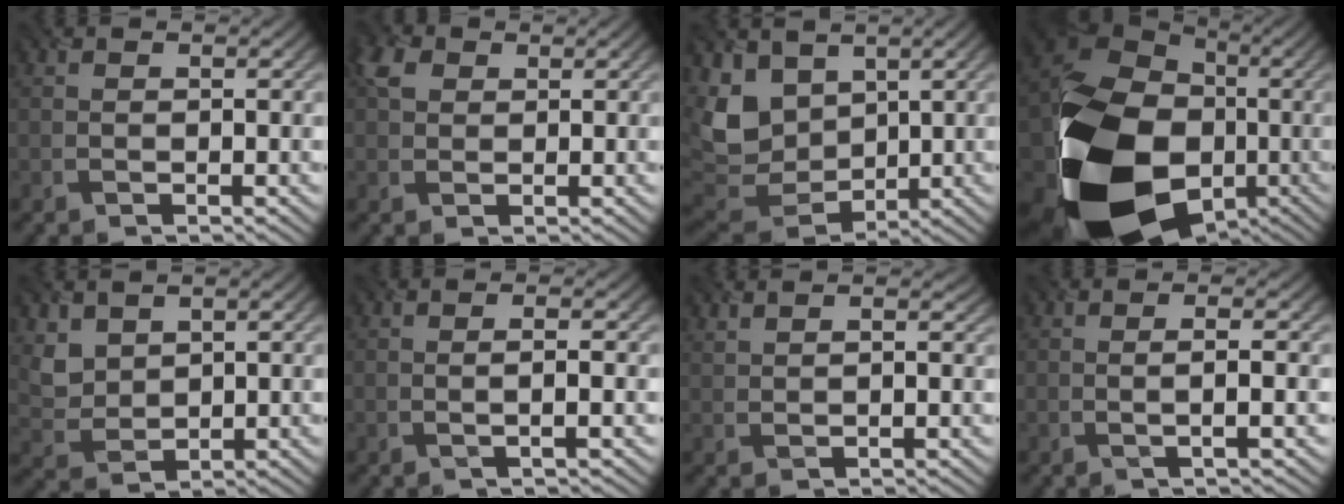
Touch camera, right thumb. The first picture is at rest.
{"total": 3.0, "force": [1.2, 2.3, 1.5], "torque": [-0.039, 0.007, 0.018]}
{"total": 11.0, "force": [3.3, 8.2, 6.5], "torque": [-0.193, -0.010, 0.072]}
{"total": 21.3, "force": [-6.9, 15.9, 12.4], "torque": [-0.298, -0.043, -0.118]}
{"total": 4.3, "force": [2.5, 2.9, 1.9], "torque": [-0.057, -0.010, 0.056]}
{"total": 1.9, "force": [0.0, 0.2, 1.9], "torque": [-0.037, 0.002, -0.006]}
{"total": 1.8, "force": [1.5, 0.3, 1.0], "torque": [-0.024, 0.001, 0.029]}
{"total": 2.3, "force": [0.0, 0.3, 2.3], "torque": [-0.041, 0.004, -0.007]}